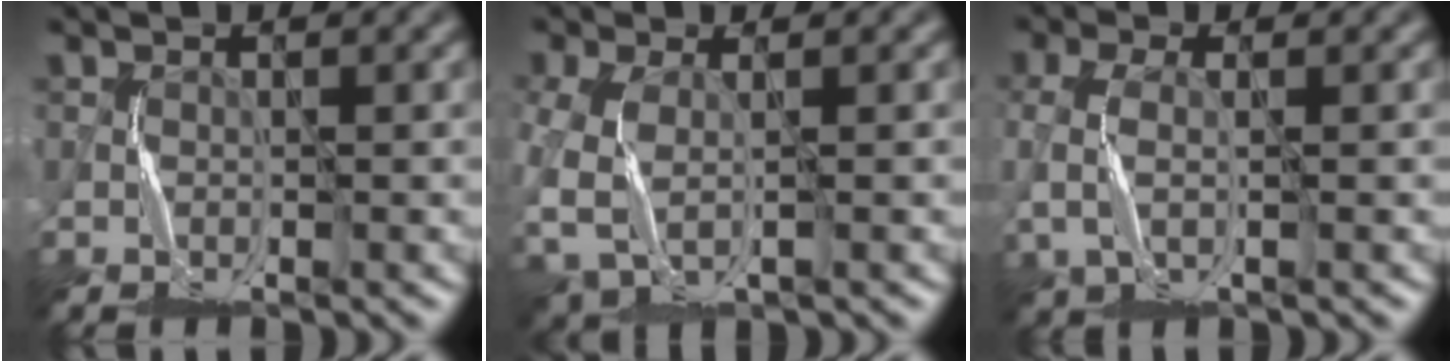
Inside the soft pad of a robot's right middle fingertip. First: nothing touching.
{"total": 4.2, "force": [-1.4, 2.7, 3.0], "torque": [-0.092, -0.012, -0.027]}
{"total": 2.5, "force": [-0.2, 1.2, 2.2], "torque": [-0.065, 0.000, -0.006]}